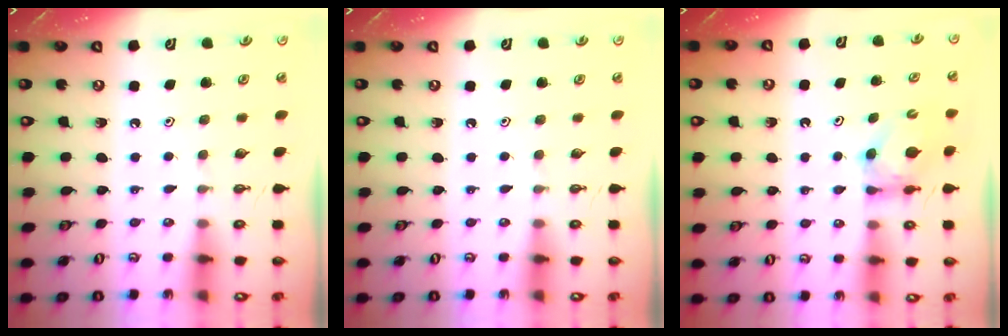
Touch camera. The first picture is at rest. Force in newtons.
{"total": 0.0}
{"total": 6.1, "press": 6.0, "slide": 0.5}